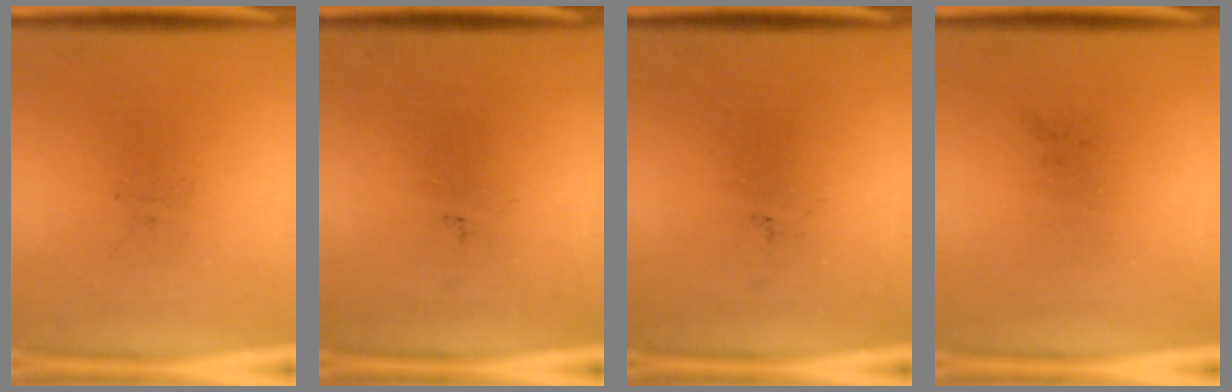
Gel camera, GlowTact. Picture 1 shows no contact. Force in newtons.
{"total": 0.0}
{"total": 0.0}
{"total": 0.0}